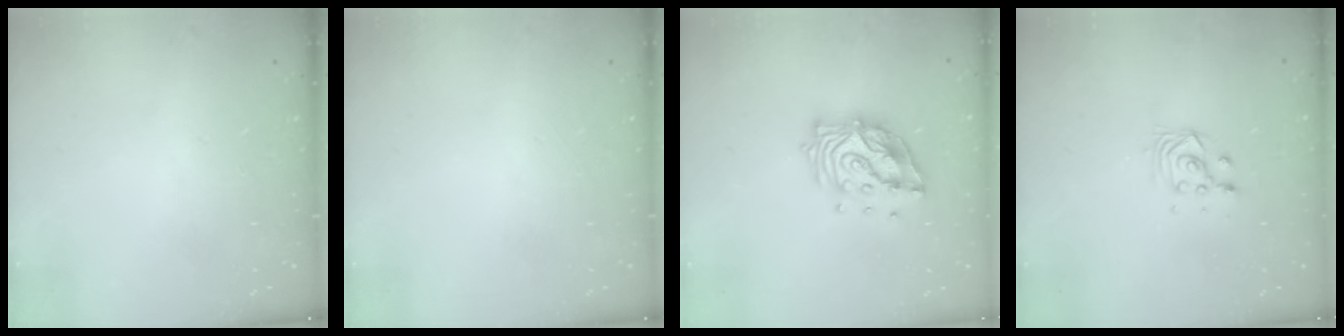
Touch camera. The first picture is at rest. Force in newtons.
{"total": 0.0}
{"total": 13.7, "press": 13.7, "slide": 1.2}
{"total": 2.8, "press": 2.8, "slide": 0.2}